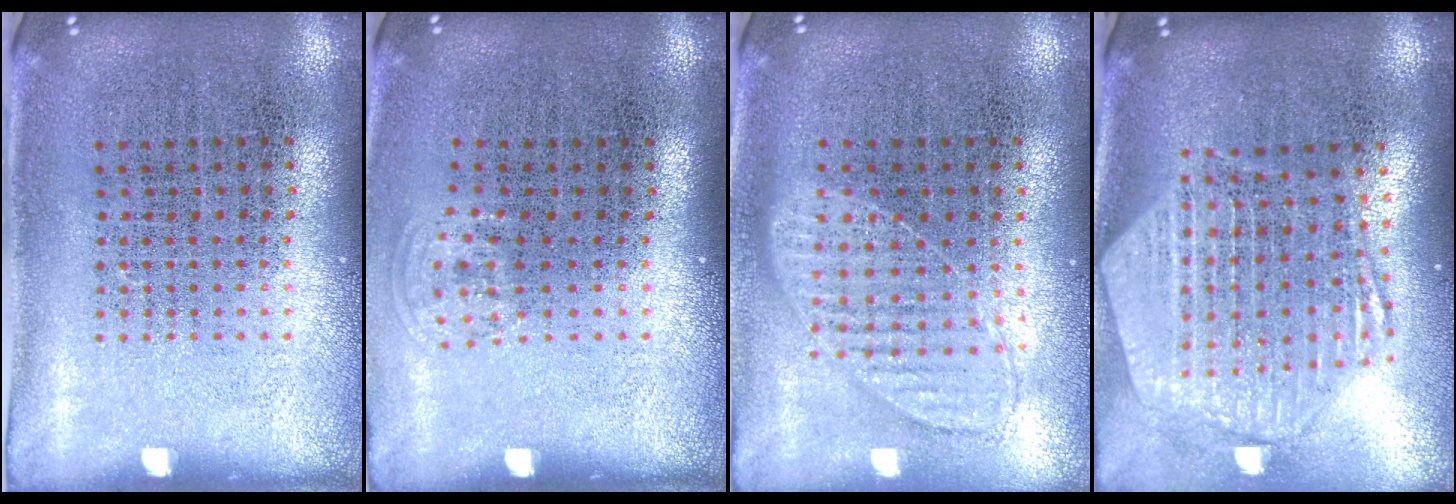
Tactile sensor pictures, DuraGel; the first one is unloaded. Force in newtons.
{"total": 0.8, "press": 0.6, "slide": 0.5}
{"total": 0.9, "press": 0.9, "slide": 0.2}
{"total": 2.8, "press": 2.3, "slide": 1.6}